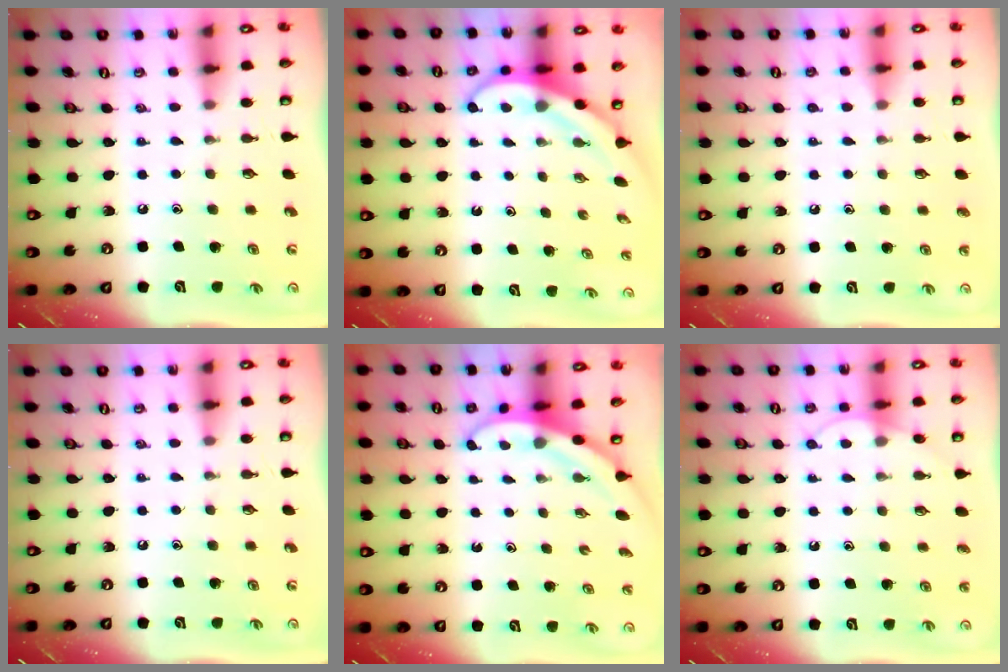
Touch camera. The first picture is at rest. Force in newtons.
{"total": 4.1, "press": 4.1, "slide": 0.3}
{"total": 2.6, "press": 2.6, "slide": 0.3}
{"total": 0.0}
{"total": 3.2, "press": 3.2, "slide": 0.1}
{"total": 5.7, "press": 5.7, "slide": 0.5}